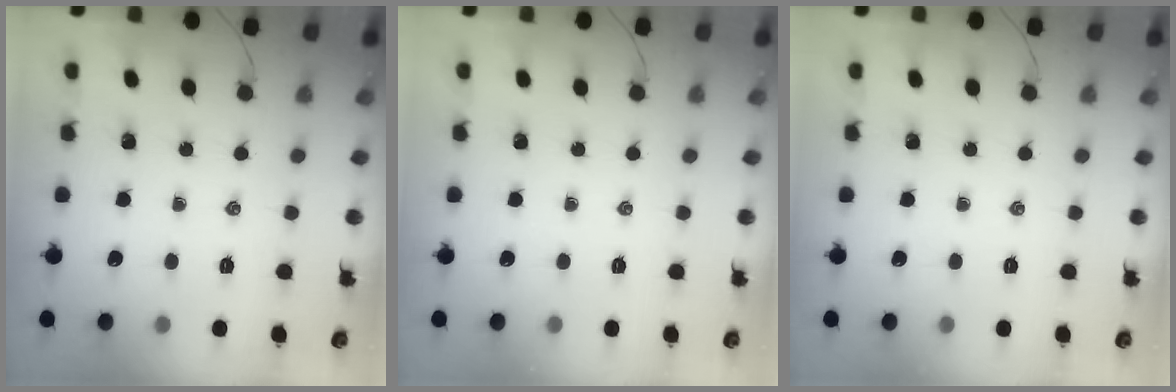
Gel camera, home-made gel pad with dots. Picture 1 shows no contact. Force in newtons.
{"total": 0.0}
{"total": 0.0}